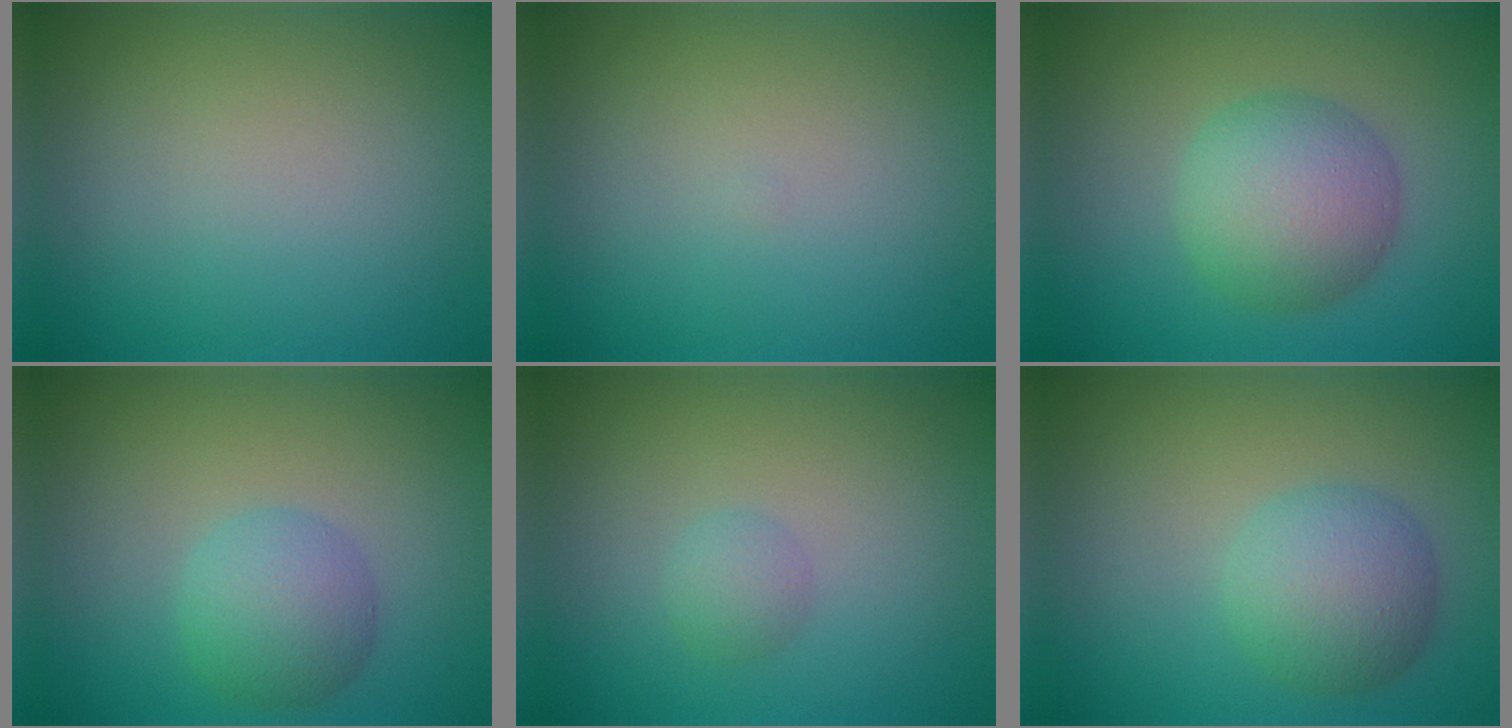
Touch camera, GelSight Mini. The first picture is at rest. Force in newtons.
{"total": 0.0}
{"total": 5.6, "press": 5.6, "slide": 0.1}
{"total": 3.7, "press": 3.7, "slide": 0.1}
{"total": 1.3, "press": 1.3, "slide": 0.1}
{"total": 4.5, "press": 4.5, "slide": 0.1}